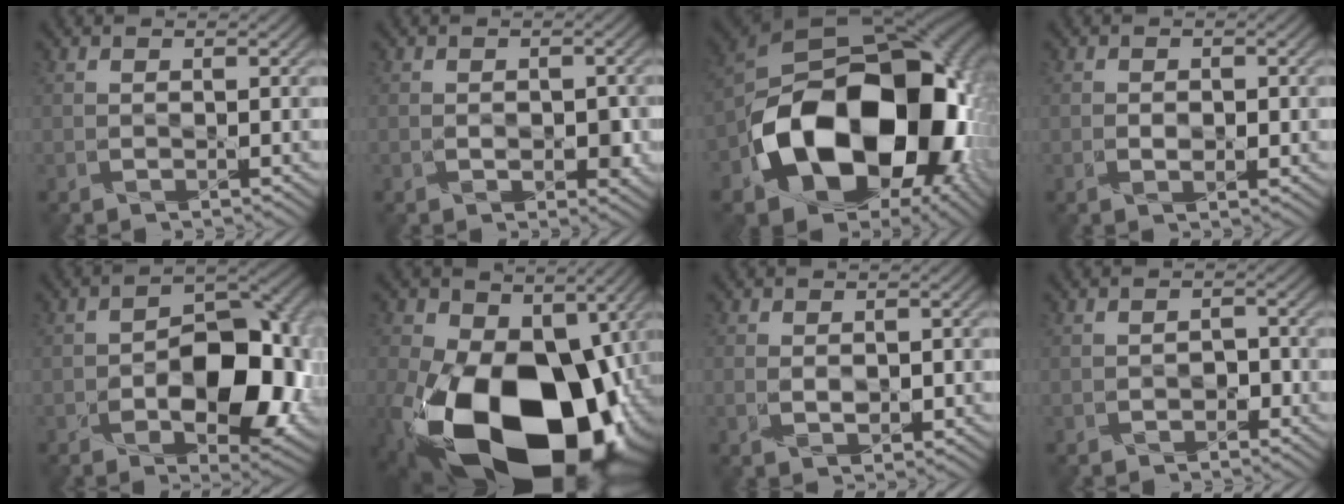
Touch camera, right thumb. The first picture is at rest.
{"total": 2.3, "force": [-0.5, 1.4, 1.7], "torque": [-0.031, -0.008, -0.005]}
{"total": 21.2, "force": [-5.9, 14.3, 14.4], "torque": [-0.275, -0.055, -0.079]}
{"total": 1.4, "force": [-0.3, 0.9, 1.1], "torque": [-0.021, -0.004, -0.002]}
{"total": 11.5, "force": [-2.6, 6.6, 9.0], "torque": [-0.129, -0.010, -0.034]}
{"total": 23.3, "force": [-6.2, 16.0, 15.7], "torque": [-0.328, -0.106, -0.040]}
{"total": 2.0, "force": [-0.1, 1.4, 1.5], "torque": [-0.036, -0.003, 0.003]}
{"total": 1.2, "force": [-1.0, 0.7, 0.2], "torque": [0.001, 0.003, -0.015]}